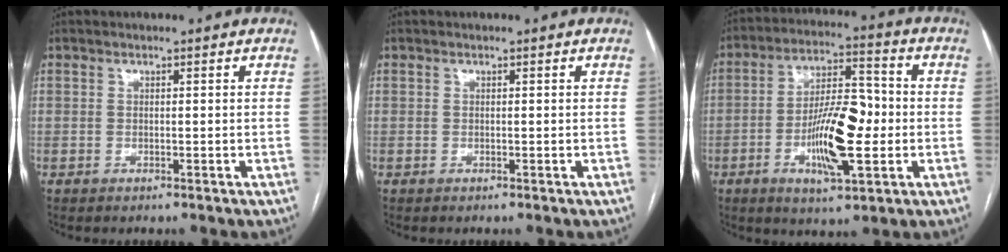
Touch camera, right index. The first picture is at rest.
{"total": 0.0}
{"total": 13.1, "force": [-2.6, 3.8, 12.2], "torque": [-0.219, 0.009, -0.042]}